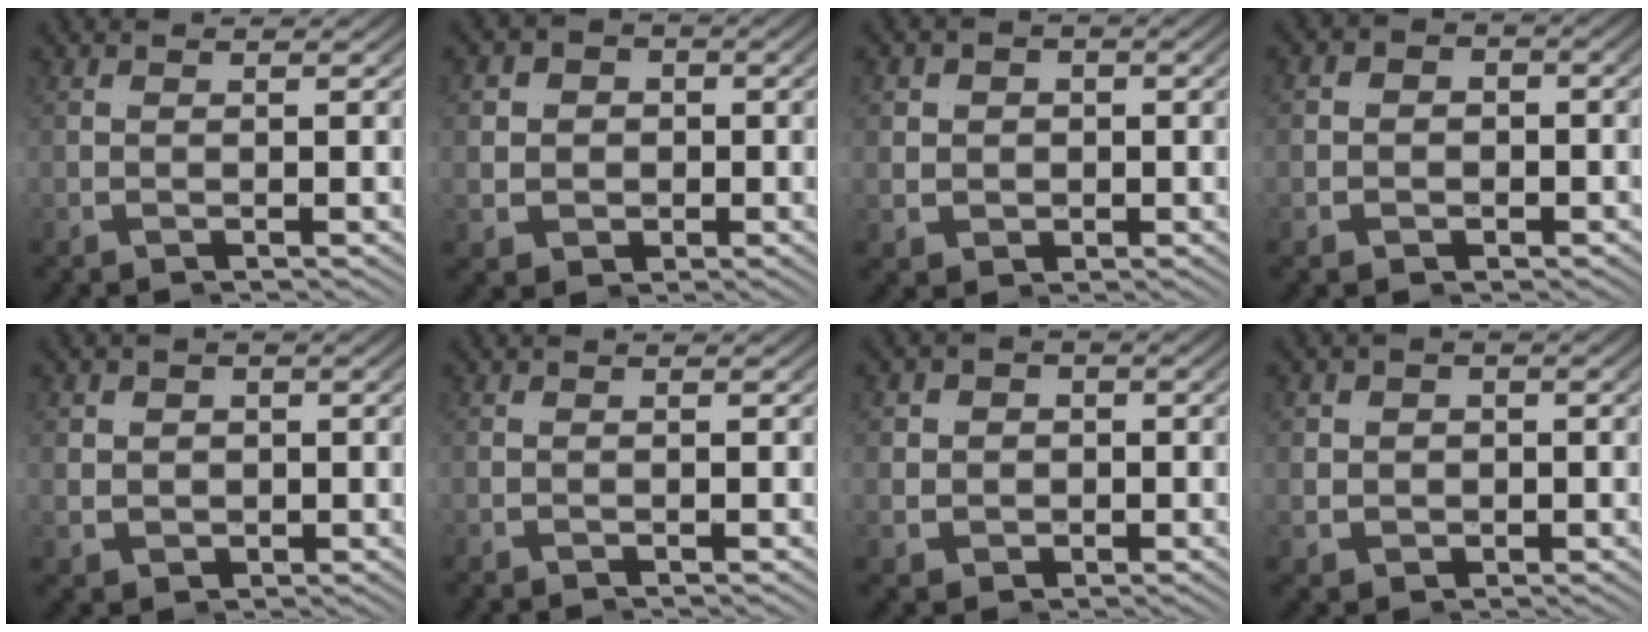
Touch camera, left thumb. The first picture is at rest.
{"total": 9.0, "force": [1.5, 7.4, 4.8], "torque": [-0.082, -0.003, 0.016]}
{"total": 4.2, "force": [0.8, 3.6, 1.9], "torque": [-0.031, -0.007, 0.015]}
{"total": 7.6, "force": [-0.1, 6.2, 4.5], "torque": [-0.070, -0.018, 0.001]}
{"total": 3.0, "force": [0.7, 2.6, 1.3], "torque": [-0.025, -0.008, 0.016]}
{"total": 0.0}
{"total": 4.8, "force": [0.9, 4.1, 2.3], "torque": [-0.039, -0.008, 0.017]}
{"total": 3.0, "force": [0.6, 2.7, 1.3], "torque": [-0.021, -0.007, 0.014]}